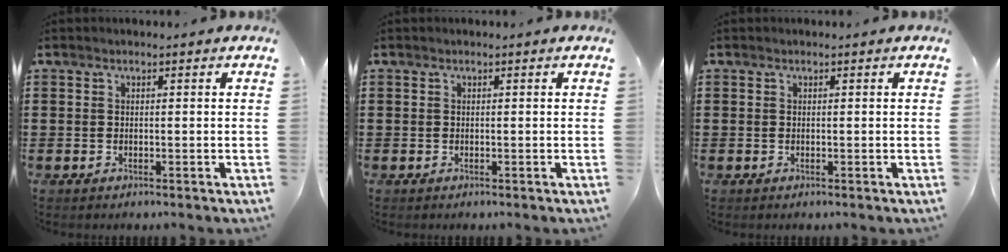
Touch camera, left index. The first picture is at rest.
{"total": 0.0}
{"total": 0.0}